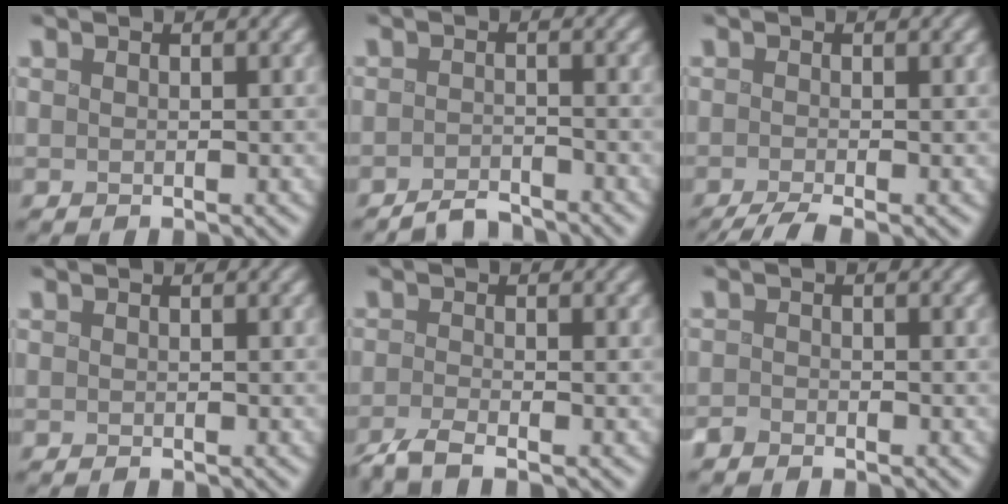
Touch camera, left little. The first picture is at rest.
{"total": 2.4, "force": [-2.4, 0.2, 0.2], "torque": [0.004, 0.003, -0.048]}
{"total": 2.2, "force": [-1.7, 0.3, 1.4], "torque": [-0.022, -0.004, -0.037]}
{"total": 0.0}
{"total": 3.1, "force": [-2.2, 0.5, 2.1], "torque": [-0.035, -0.008, -0.054]}
{"total": 1.4, "force": [-1.3, 0.3, -0.1], "torque": [0.009, -0.003, -0.030]}